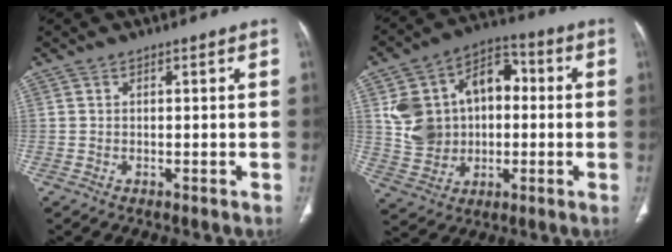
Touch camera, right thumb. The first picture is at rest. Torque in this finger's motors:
{"motor_torque": [0.02, 0.13, 0.49, 0.84, 0.09]}